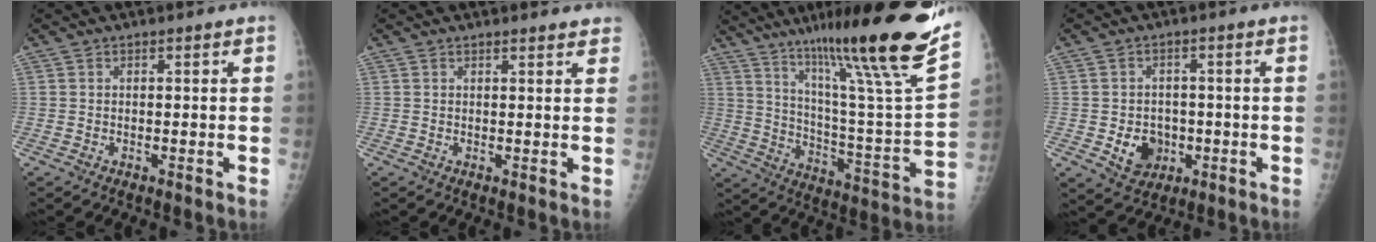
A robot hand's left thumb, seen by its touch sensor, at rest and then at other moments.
{"total": 2.6, "force": [2.4, 0.7, 0.7], "torque": [0.004, -0.008, 0.021]}
{"total": 29.2, "force": [19.9, 1.7, 21.2], "torque": [-0.316, -0.098, 0.308]}
{"total": 6.5, "force": [-1.5, 5.5, 3.2], "torque": [-0.023, 0.006, -0.015]}